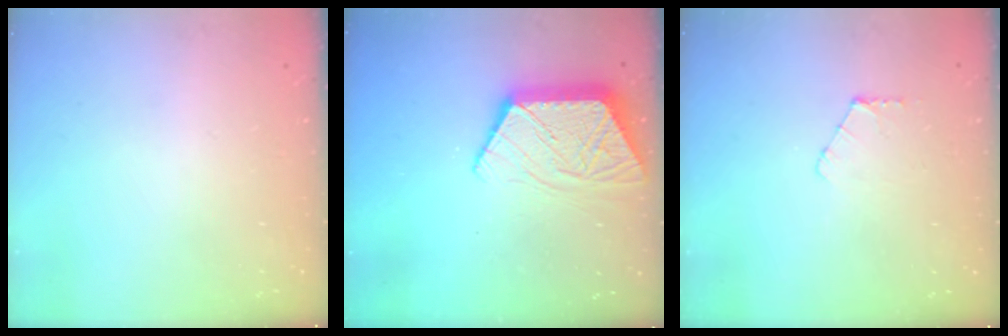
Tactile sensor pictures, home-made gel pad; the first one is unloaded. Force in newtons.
{"total": 13.1, "press": 13.1, "slide": 1.0}
{"total": 4.2, "press": 4.2, "slide": 0.4}